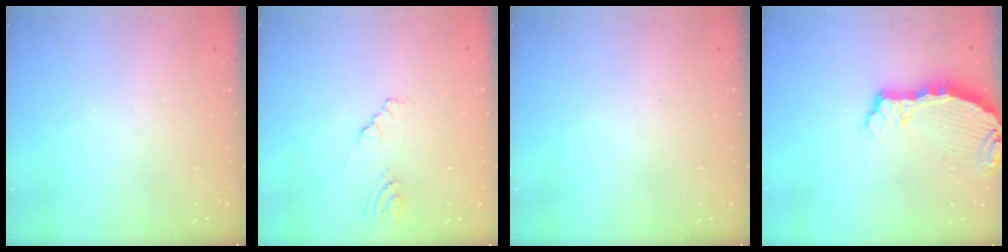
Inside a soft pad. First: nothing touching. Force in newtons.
{"total": 2.5, "press": 2.5, "slide": 0.4}
{"total": 0.0}
{"total": 5.0, "press": 5.0, "slide": 0.4}